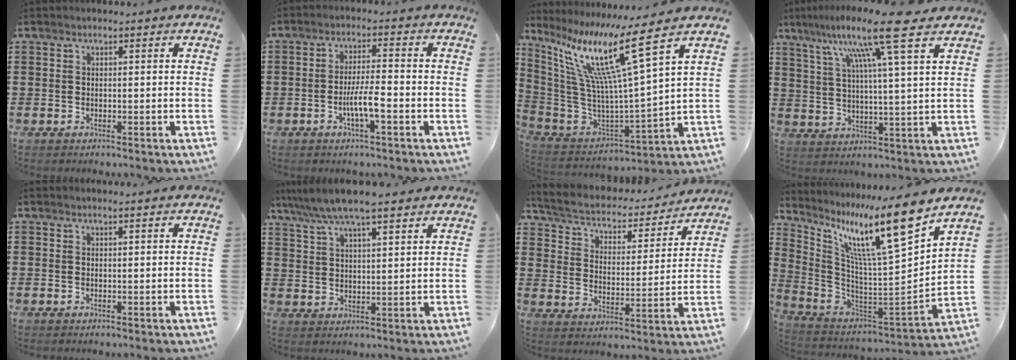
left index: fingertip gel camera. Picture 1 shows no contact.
{"total": 5.1, "force": [-1.8, 0.7, 4.7], "torque": [-0.094, -0.003, -0.037]}
{"total": 15.4, "force": [8.4, 1.2, 12.9], "torque": [-0.295, -0.057, 0.119]}
{"total": 13.3, "force": [8.5, 0.4, 10.2], "torque": [-0.203, -0.019, 0.134]}
{"total": 0.7, "force": [0.5, 0.0, 0.5], "torque": [-0.011, -0.001, 0.010]}
{"total": 7.5, "force": [6.2, 1.1, 4.1], "torque": [-0.097, -0.013, 0.110]}
{"total": 3.5, "force": [3.1, 1.1, 1.1], "torque": [-0.043, -0.027, 0.045]}
{"total": 15.2, "force": [9.8, 1.8, 11.4], "torque": [-0.225, -0.065, 0.151]}